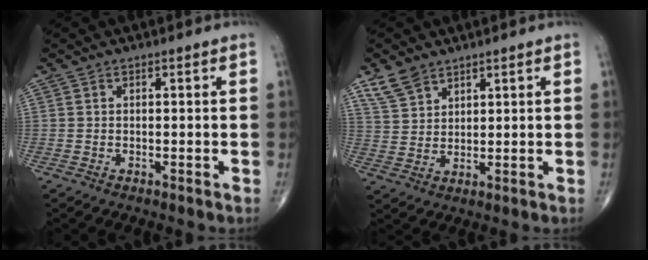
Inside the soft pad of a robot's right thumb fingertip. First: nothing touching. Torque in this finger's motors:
{"motor_torque": [-0.02, 0.03, 0.57, 0.58, 0.00]}